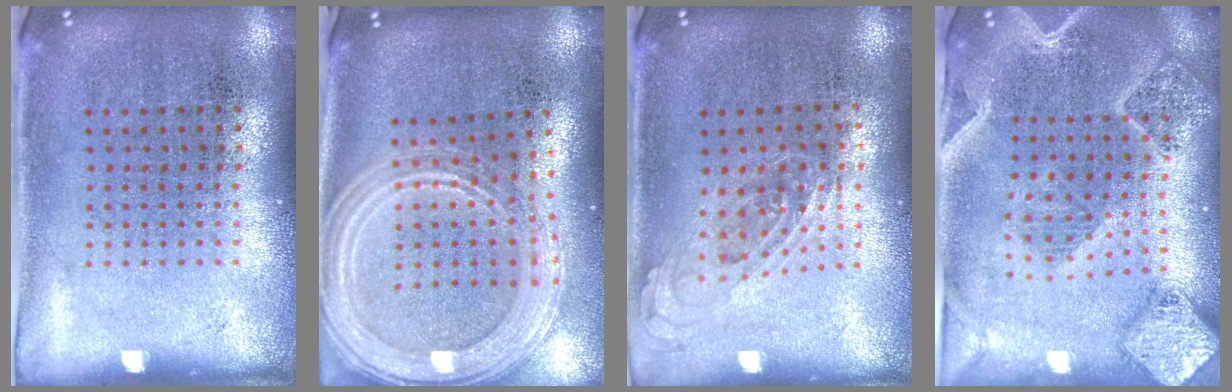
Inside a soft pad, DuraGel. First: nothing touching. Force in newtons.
{"total": 2.7, "press": 2.3, "slide": 1.5}
{"total": 0.8, "press": 0.7, "slide": 0.4}
{"total": 2.9, "press": 2.5, "slide": 1.4}